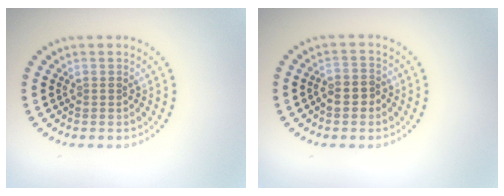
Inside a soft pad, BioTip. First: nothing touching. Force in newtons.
{"total": 2.1, "press": 2.0, "slide": 0.8}